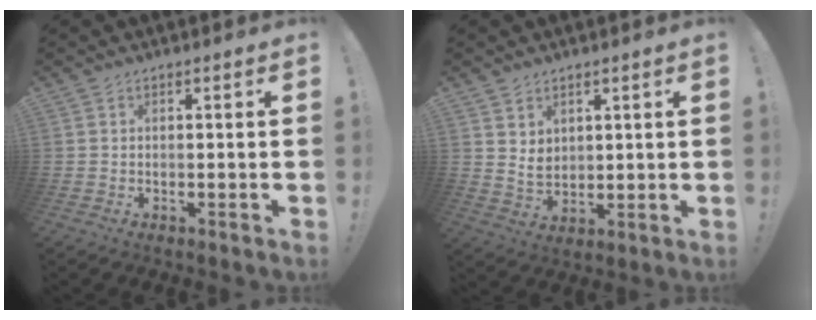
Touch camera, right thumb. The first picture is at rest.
{"total": 5.3, "force": [3.1, 4.0, 1.5], "torque": [-0.006, -0.029, 0.056]}